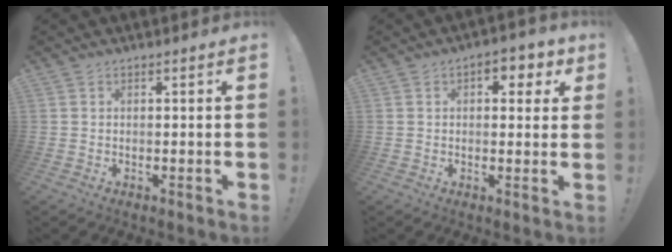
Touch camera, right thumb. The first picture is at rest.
{"total": 6.5, "force": [2.3, 3.9, 4.6], "torque": [-0.041, -0.007, 0.033]}